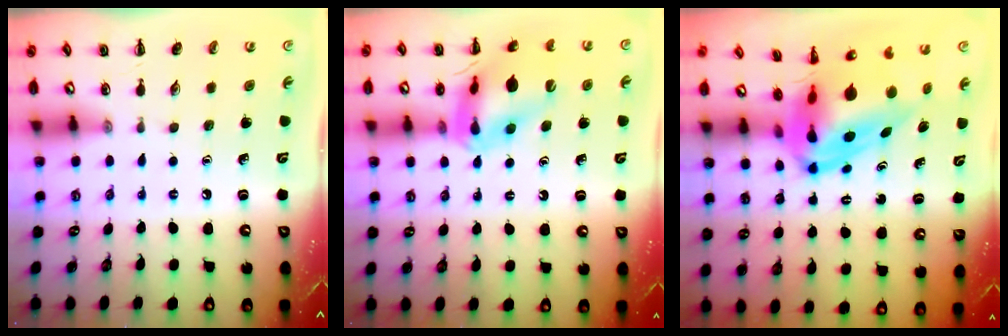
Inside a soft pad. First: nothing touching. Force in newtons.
{"total": 16.3, "press": 16.3, "slide": 1.7}
{"total": 9.7, "press": 9.2, "slide": 3.1}